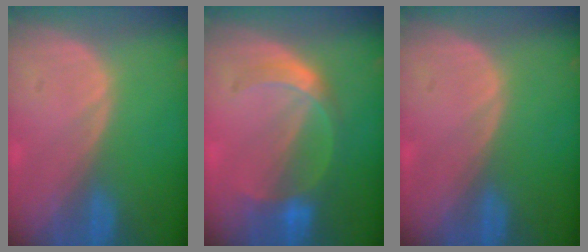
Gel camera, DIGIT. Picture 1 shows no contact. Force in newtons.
{"total": 5.9, "press": 5.4, "slide": 2.4}
{"total": 0.0}